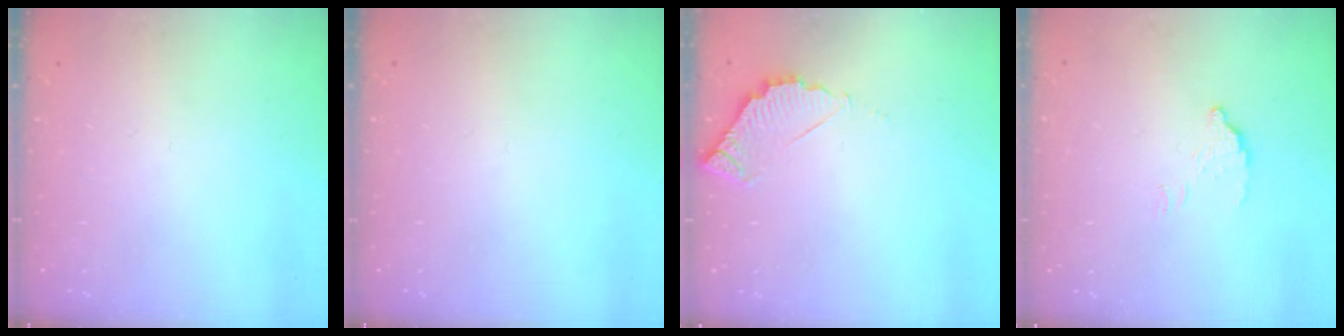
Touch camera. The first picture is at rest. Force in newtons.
{"total": 0.0}
{"total": 3.7, "press": 3.7, "slide": 0.3}
{"total": 4.8, "press": 4.8, "slide": 0.3}